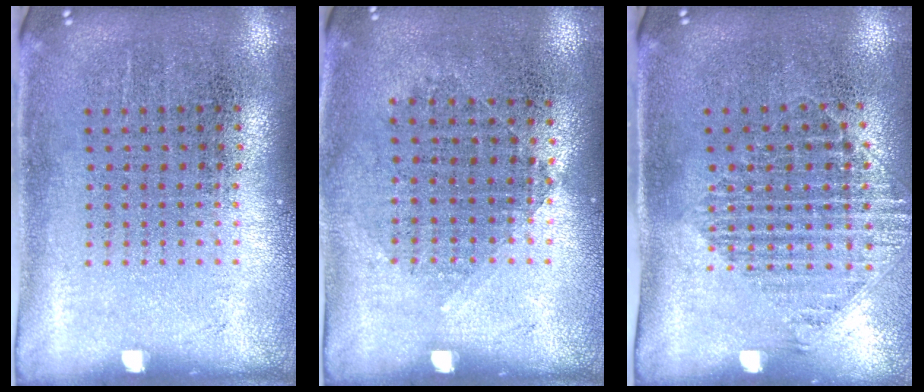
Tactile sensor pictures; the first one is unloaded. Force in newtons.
{"total": 1.0, "press": 0.9, "slide": 0.4}
{"total": 1.4, "press": 1.2, "slide": 0.9}